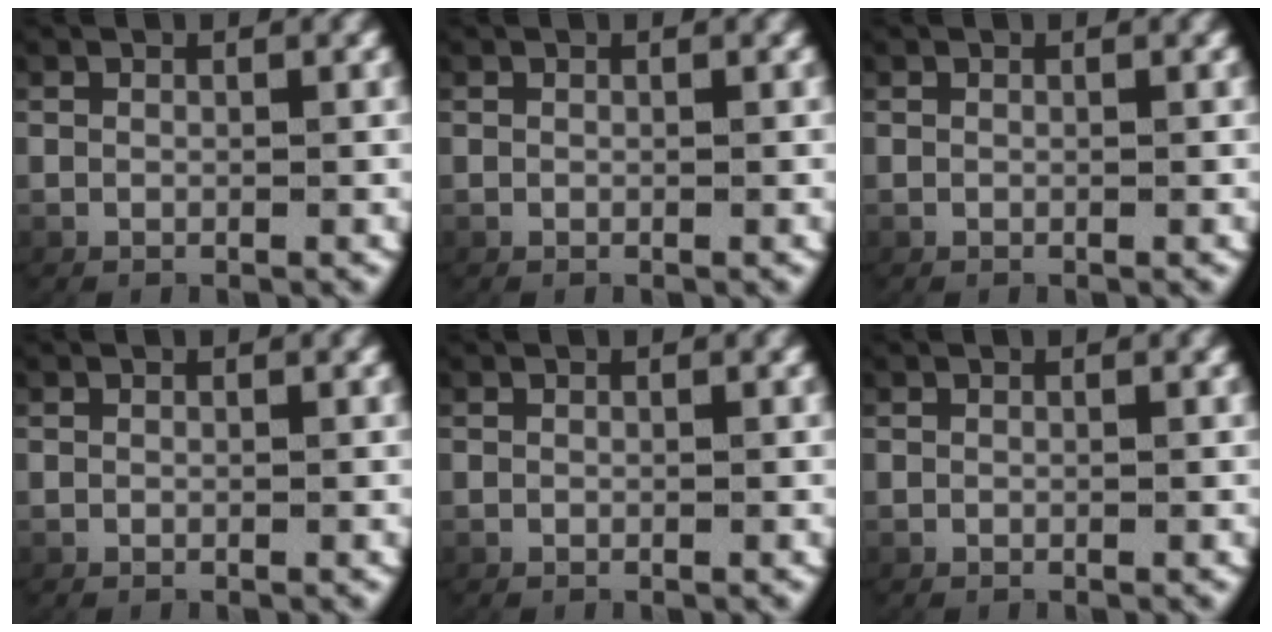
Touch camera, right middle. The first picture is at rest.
{"total": 0.0}
{"total": 0.0}
{"total": 0.0}
{"total": 0.0}
{"total": 0.0}